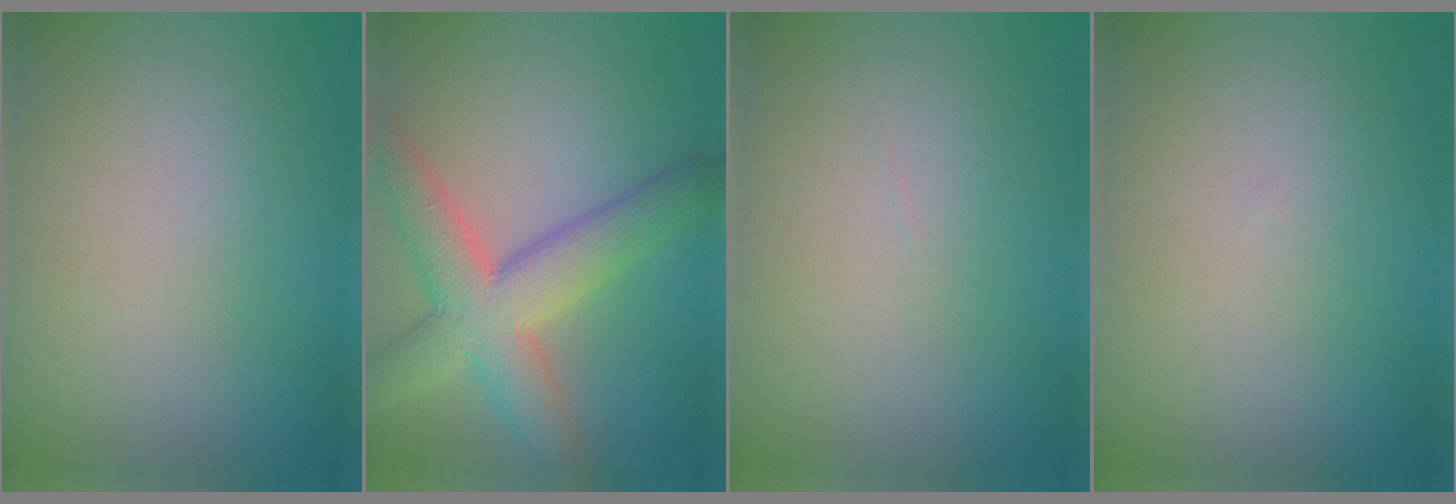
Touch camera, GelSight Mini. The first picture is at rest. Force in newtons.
{"total": 7.6, "press": 7.6, "slide": 0.6}
{"total": 0.0}
{"total": 0.0}